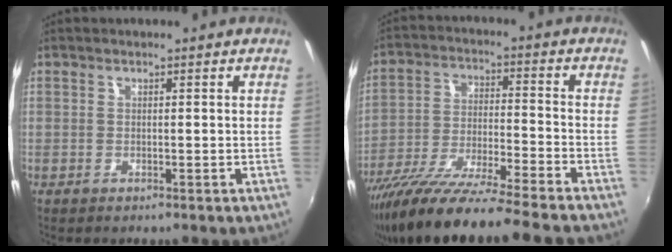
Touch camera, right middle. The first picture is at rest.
{"total": 19.4, "force": [-16.3, -0.4, 10.4], "torque": [-0.198, -0.054, -0.280]}